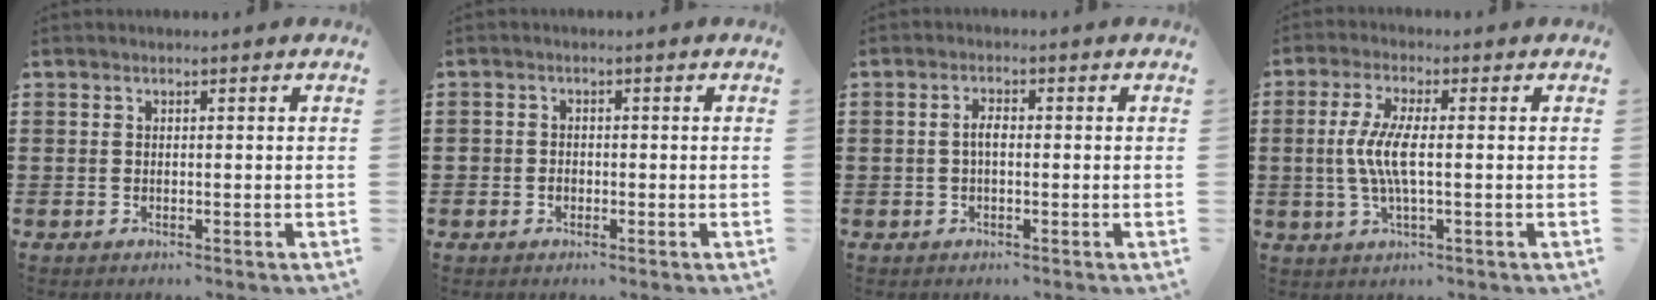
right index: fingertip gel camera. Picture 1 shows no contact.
{"total": 1.4, "force": [-0.6, 1.2, 0.4], "torque": [-0.011, 0.002, -0.013]}
{"total": 2.1, "force": [-0.3, 0.7, 1.9], "torque": [-0.037, 0.001, -0.006]}
{"total": 5.9, "force": [-0.5, 1.1, 5.8], "torque": [-0.133, -0.011, -0.020]}